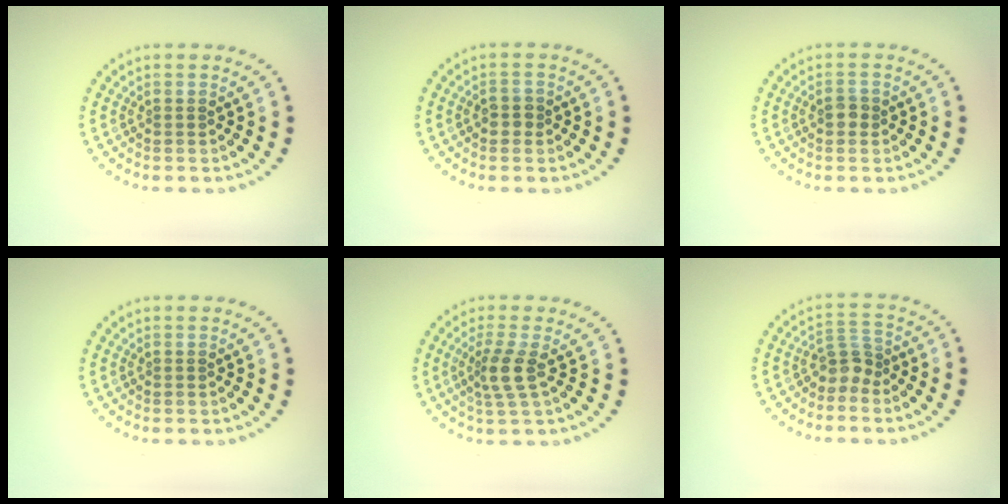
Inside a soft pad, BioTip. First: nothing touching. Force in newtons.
{"total": 1.4, "press": 1.4, "slide": 0.3}
{"total": 1.4, "press": 1.4, "slide": 0.1}
{"total": 0.0}
{"total": 2.7, "press": 2.1, "slide": 1.7}
{"total": 2.4, "press": 1.7, "slide": 1.7}